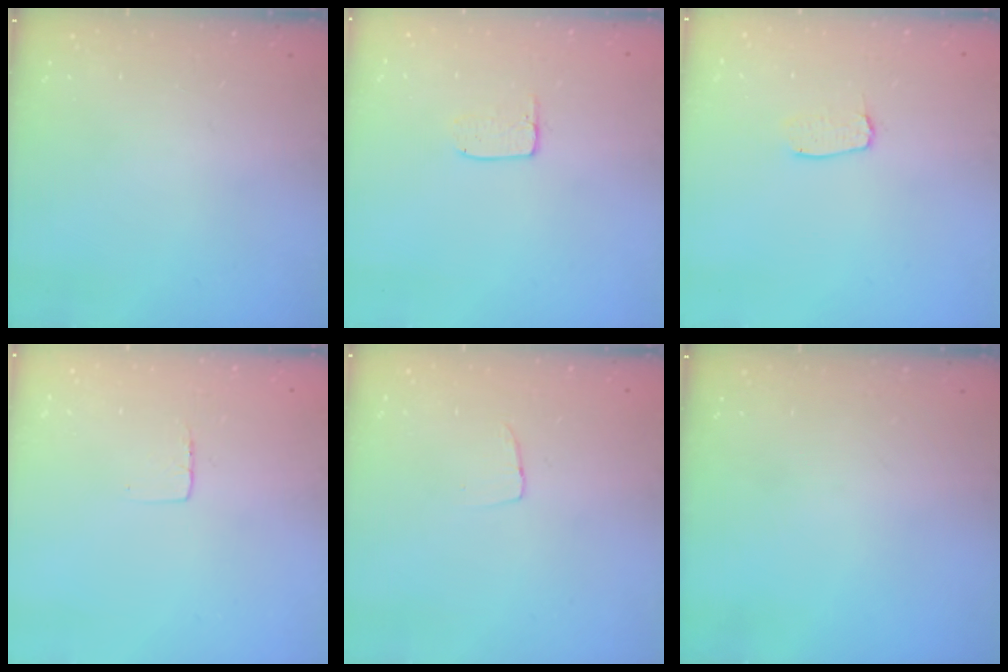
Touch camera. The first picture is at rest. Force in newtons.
{"total": 5.2, "press": 5.2, "slide": 0.4}
{"total": 3.6, "press": 3.6, "slide": 0.3}
{"total": 3.5, "press": 3.5, "slide": 0.3}
{"total": 2.9, "press": 2.9, "slide": 0.1}
{"total": 0.0}